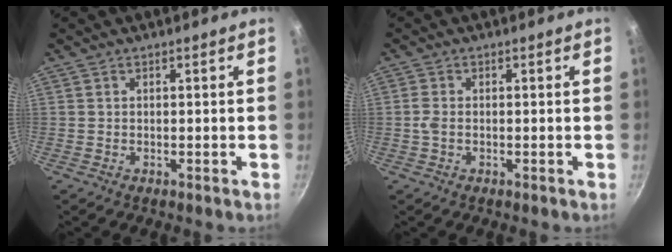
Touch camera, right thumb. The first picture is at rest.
{"total": 1.9, "force": [-0.2, 1.1, 1.6], "torque": [-0.042, 0.002, -0.008]}